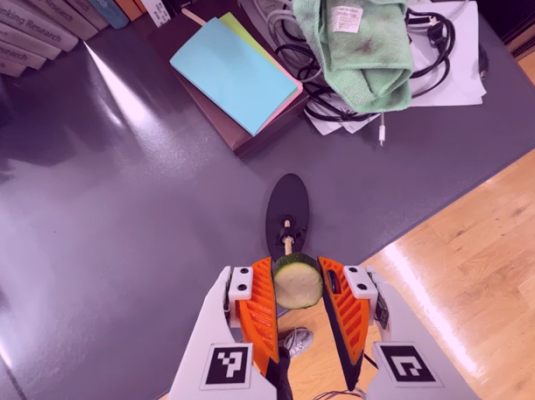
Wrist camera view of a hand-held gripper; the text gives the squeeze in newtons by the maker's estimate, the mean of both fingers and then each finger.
{"total": 8.6, "left": 8.4, "right": 8.8}